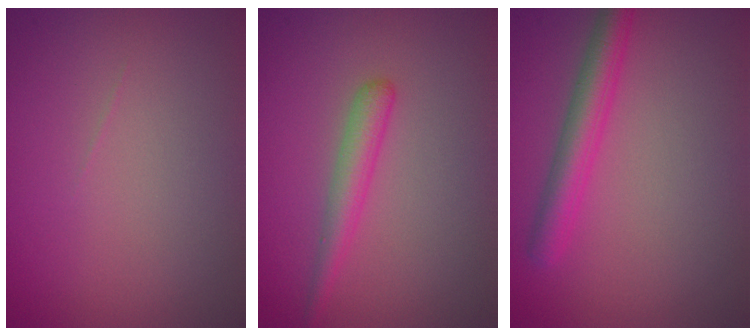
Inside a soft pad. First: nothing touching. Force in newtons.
{"total": 2.2, "press": 2.2, "slide": 0.1}
{"total": 3.3, "press": 3.3, "slide": 0.1}